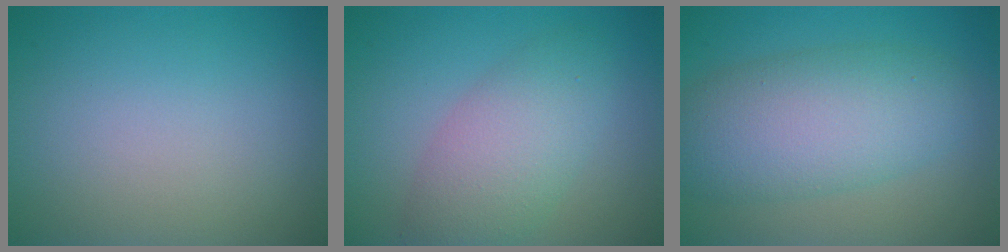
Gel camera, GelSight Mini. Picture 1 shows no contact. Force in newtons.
{"total": 4.9, "press": 4.9, "slide": 0.2}
{"total": 7.6, "press": 7.6, "slide": 0.2}